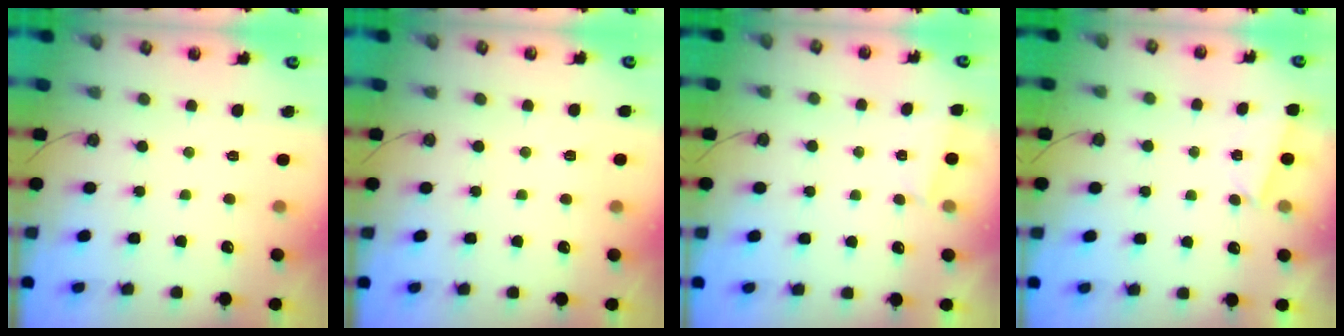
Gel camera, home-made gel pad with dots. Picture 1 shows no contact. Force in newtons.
{"total": 2.8, "press": 1.5, "slide": 2.3}
{"total": 1.0, "press": 0.9, "slide": 0.4}
{"total": 2.5, "press": 1.5, "slide": 2.0}